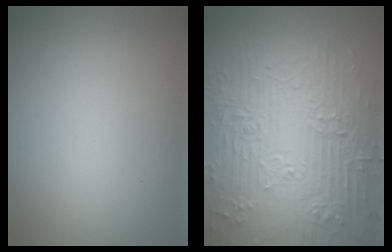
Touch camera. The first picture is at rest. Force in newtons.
{"total": 11.0, "press": 7.3, "slide": 8.2}